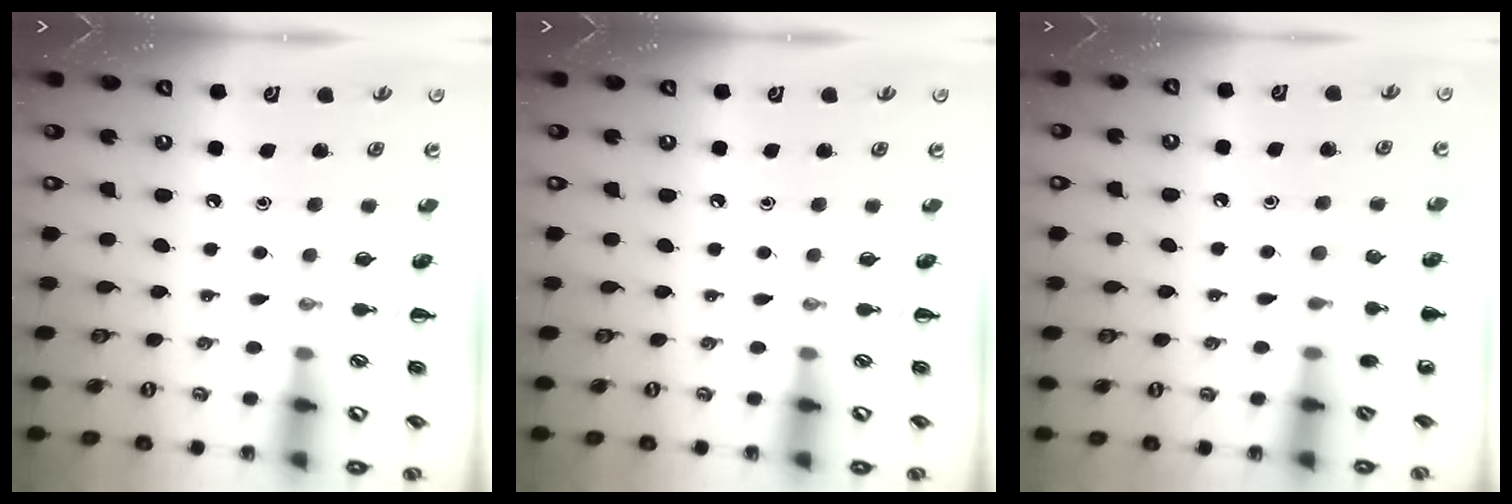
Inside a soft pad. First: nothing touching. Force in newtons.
{"total": 0.0}
{"total": 7.5, "press": 7.2, "slide": 2.3}